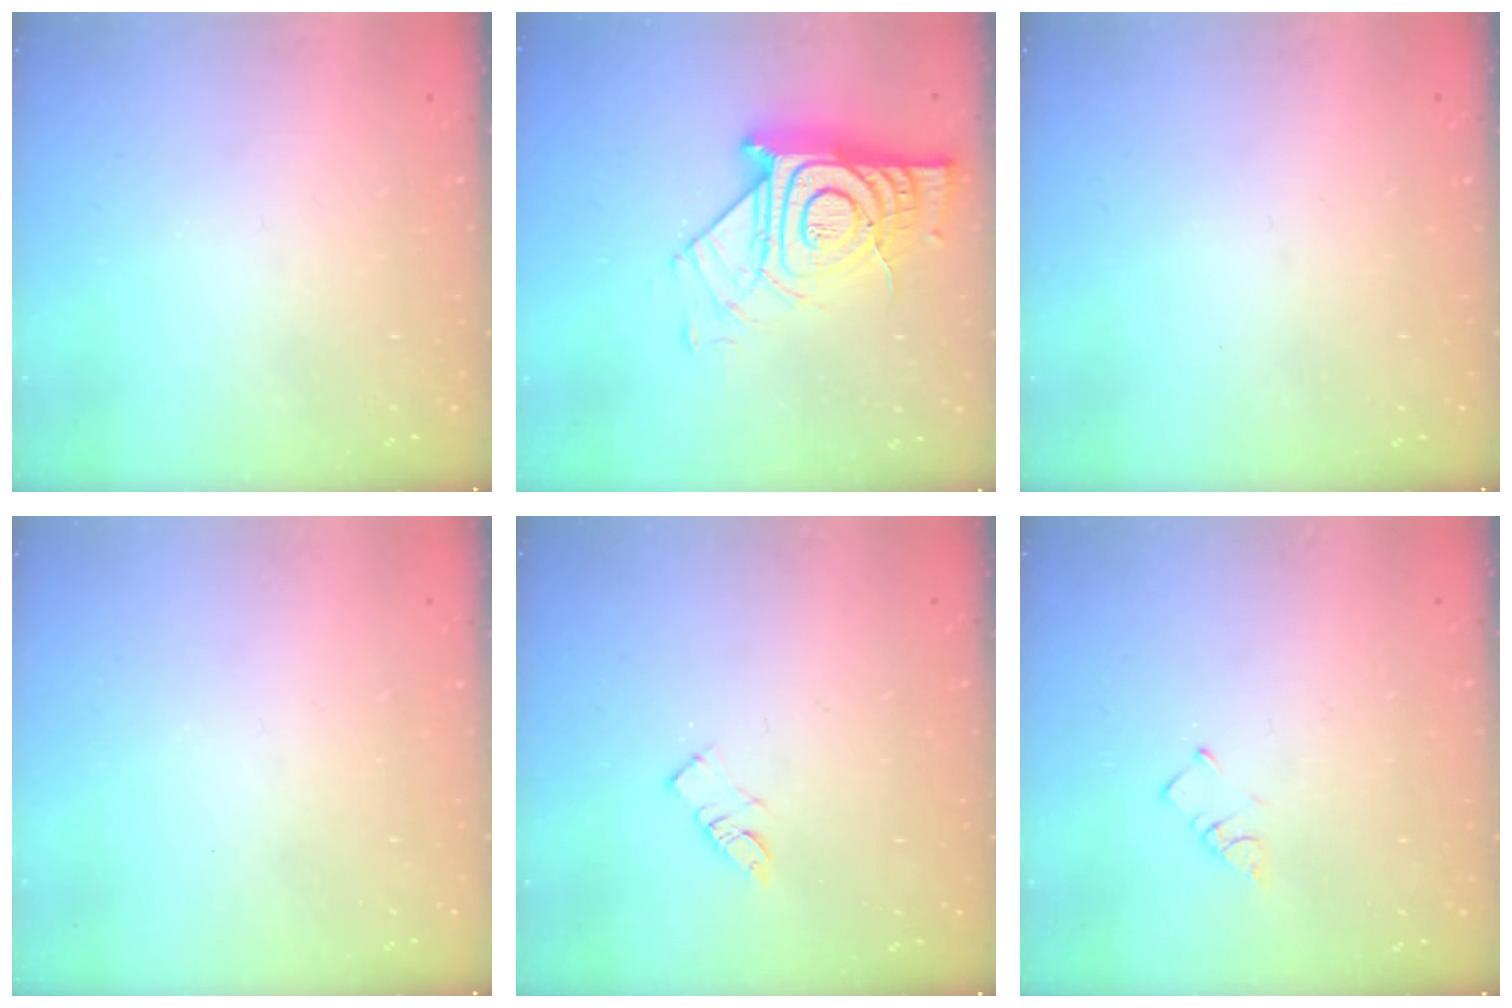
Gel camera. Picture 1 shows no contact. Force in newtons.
{"total": 18.2, "press": 18.1, "slide": 1.4}
{"total": 0.0}
{"total": 1.8, "press": 1.8, "slide": 0.1}
{"total": 5.4, "press": 5.4, "slide": 0.1}
{"total": 1.5, "press": 1.5, "slide": 0.3}